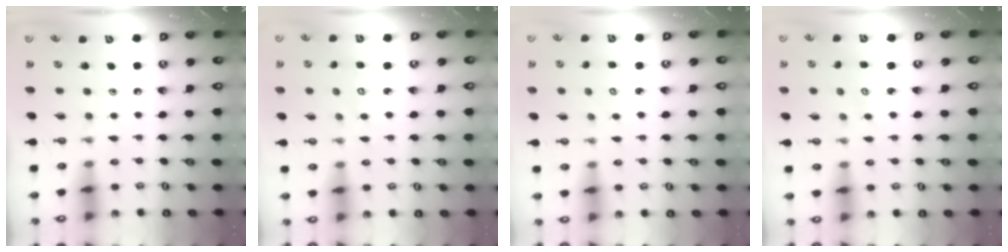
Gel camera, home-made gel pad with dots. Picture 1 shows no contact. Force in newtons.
{"total": 2.7, "press": 2.7, "slide": 0.4}
{"total": 2.6, "press": 2.6, "slide": 0.3}
{"total": 2.6, "press": 2.6, "slide": 0.4}